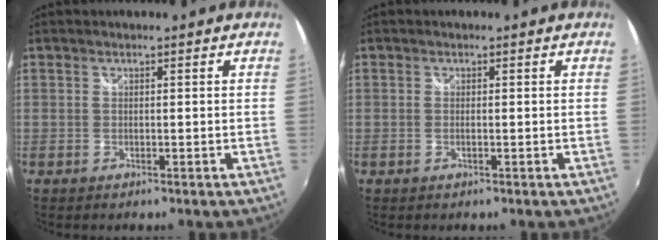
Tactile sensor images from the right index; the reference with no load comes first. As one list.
[{"total": 0.7, "force": [-0.3, 0.0, 0.6], "torque": [-0.012, 0.001, -0.007]}]